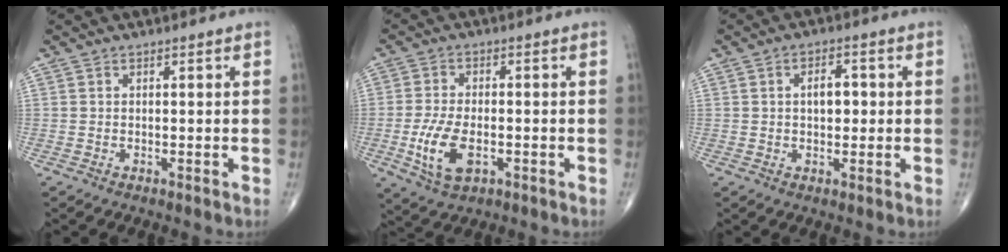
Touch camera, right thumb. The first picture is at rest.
{"total": 8.5, "force": [-2.3, 4.5, 6.8], "torque": [-0.136, 0.002, -0.036]}
{"total": 4.4, "force": [0.5, 2.4, 3.6], "torque": [-0.048, 0.006, 0.005]}